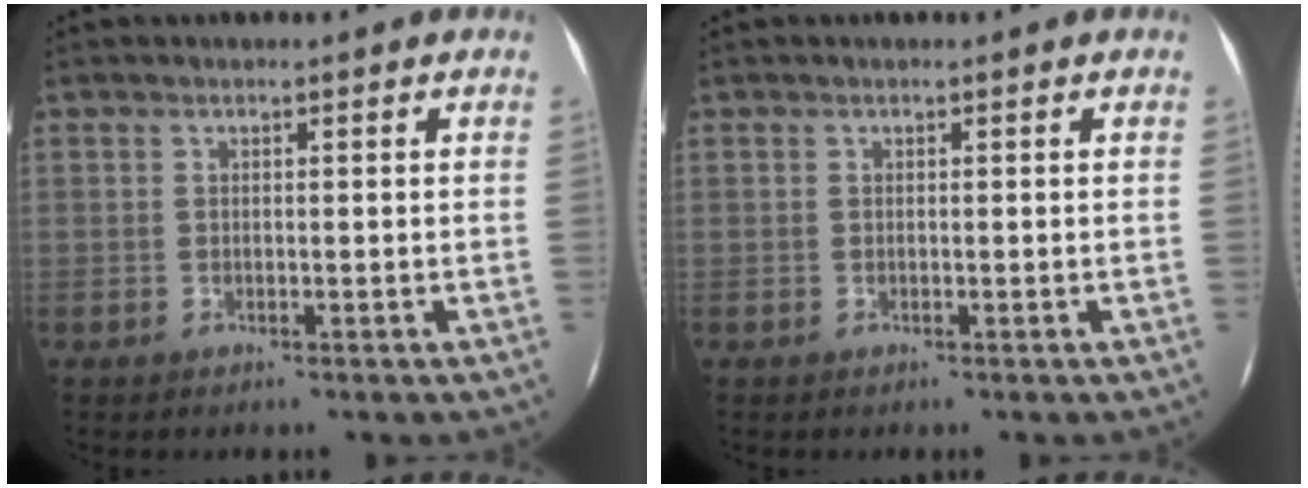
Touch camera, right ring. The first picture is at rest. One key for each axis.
{"total": 0.0}